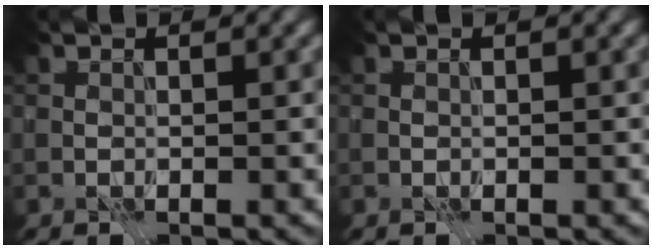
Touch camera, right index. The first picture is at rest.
{"total": 0.0}